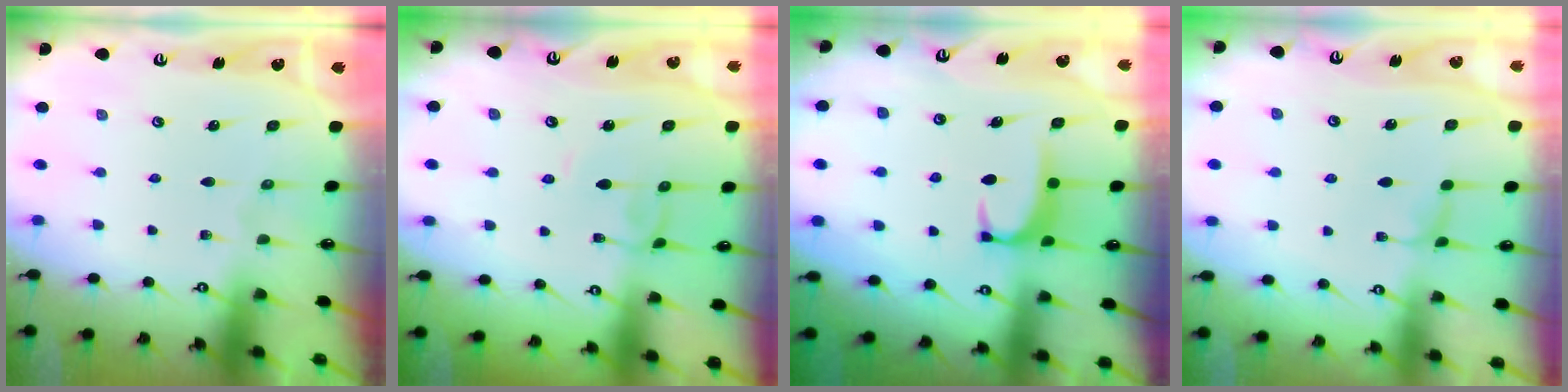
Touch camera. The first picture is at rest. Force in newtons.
{"total": 3.9, "press": 3.9, "slide": 0.1}
{"total": 1.4, "press": 1.4, "slide": 0.3}
{"total": 2.4, "press": 2.4, "slide": 0.4}